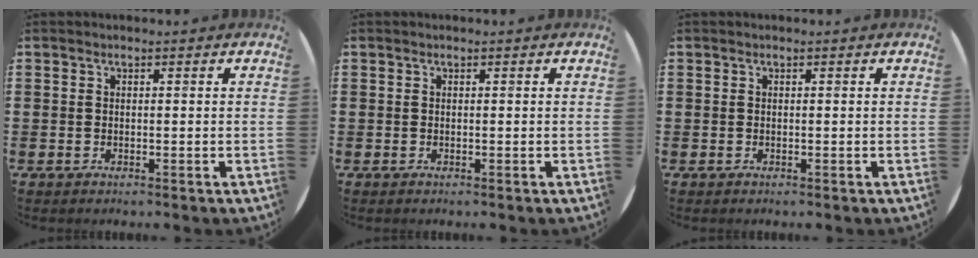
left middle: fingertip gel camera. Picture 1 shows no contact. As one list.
[{"total": 0.0}, {"total": 0.0}]